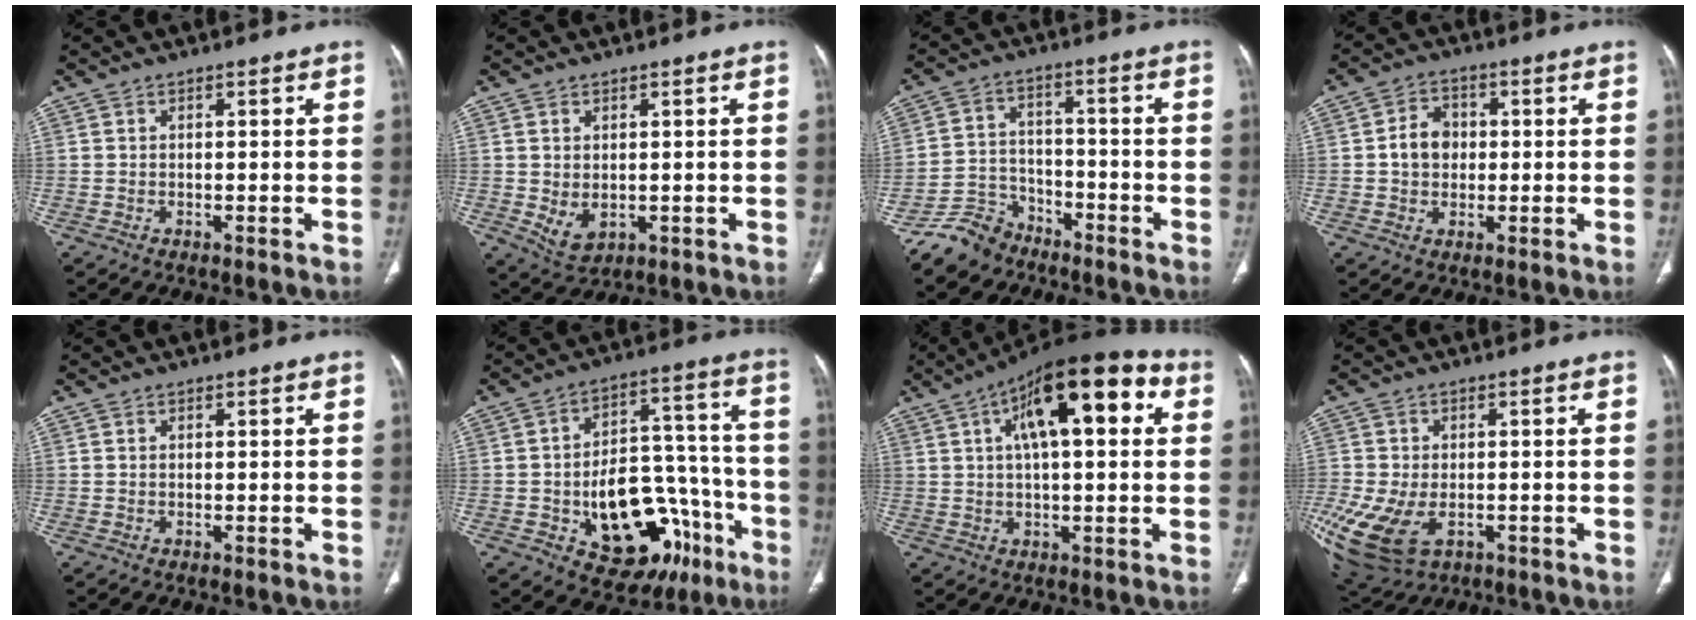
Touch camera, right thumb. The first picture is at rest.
{"total": 4.7, "force": [-0.3, 3.2, 3.4], "torque": [-0.058, -0.010, 0.013]}
{"total": 7.8, "force": [-6.3, 4.6, 0.9], "torque": [0.000, 0.044, -0.127]}
{"total": 6.3, "force": [0.2, 5.2, 3.6], "torque": [-0.037, 0.012, -0.001]}
{"total": 0.0}
{"total": 22.6, "force": [-9.1, 13.4, 15.7], "torque": [-0.186, 0.069, -0.114]}
{"total": 18.0, "force": [5.6, 7.0, 15.6], "torque": [-0.212, 0.024, 0.076]}
{"total": 16.8, "force": [-5.5, 11.1, 11.4], "torque": [-0.280, -0.009, -0.076]}